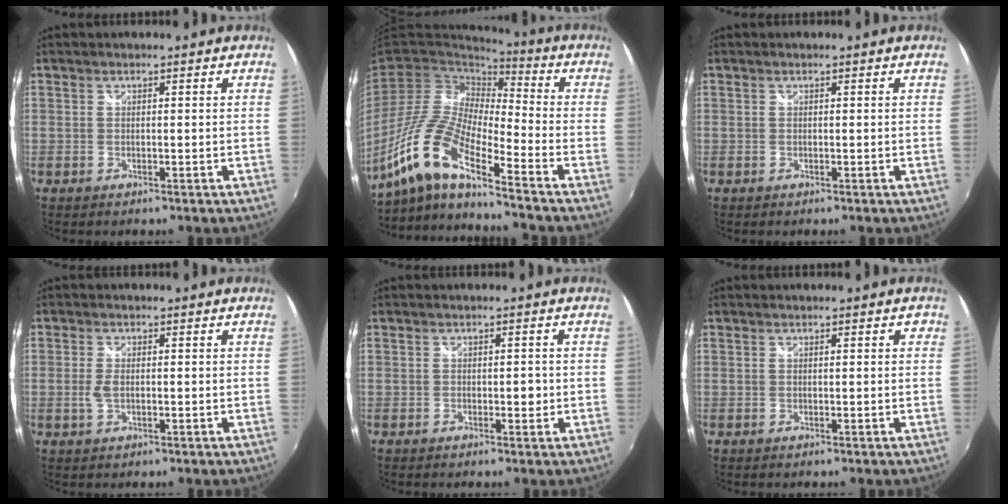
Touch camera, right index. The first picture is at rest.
{"total": 15.3, "force": [-10.0, 2.8, 11.2], "torque": [-0.221, -0.005, -0.214]}
{"total": 0.0}
{"total": 2.5, "force": [-0.5, 1.2, 2.1], "torque": [-0.045, -0.001, -0.011]}
{"total": 1.8, "force": [-0.5, 1.2, 1.2], "torque": [-0.015, 0.001, -0.009]}
{"total": 1.0, "force": [0.3, 0.5, 0.7], "torque": [-0.010, 0.004, 0.004]}